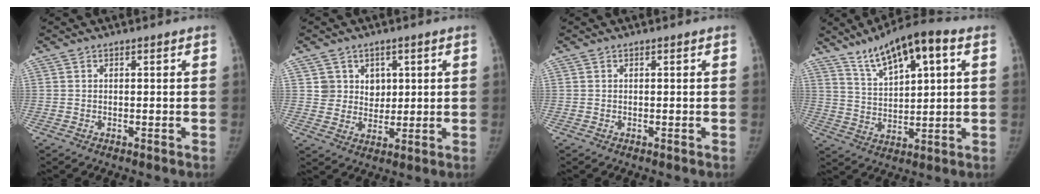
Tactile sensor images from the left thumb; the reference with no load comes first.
{"total": 5.8, "force": [2.2, 5.2, 1.2], "torque": [0.020, -0.009, 0.040]}
{"total": 0.0}
{"total": 13.0, "force": [6.9, 4.2, 10.3], "torque": [-0.153, -0.012, 0.119]}